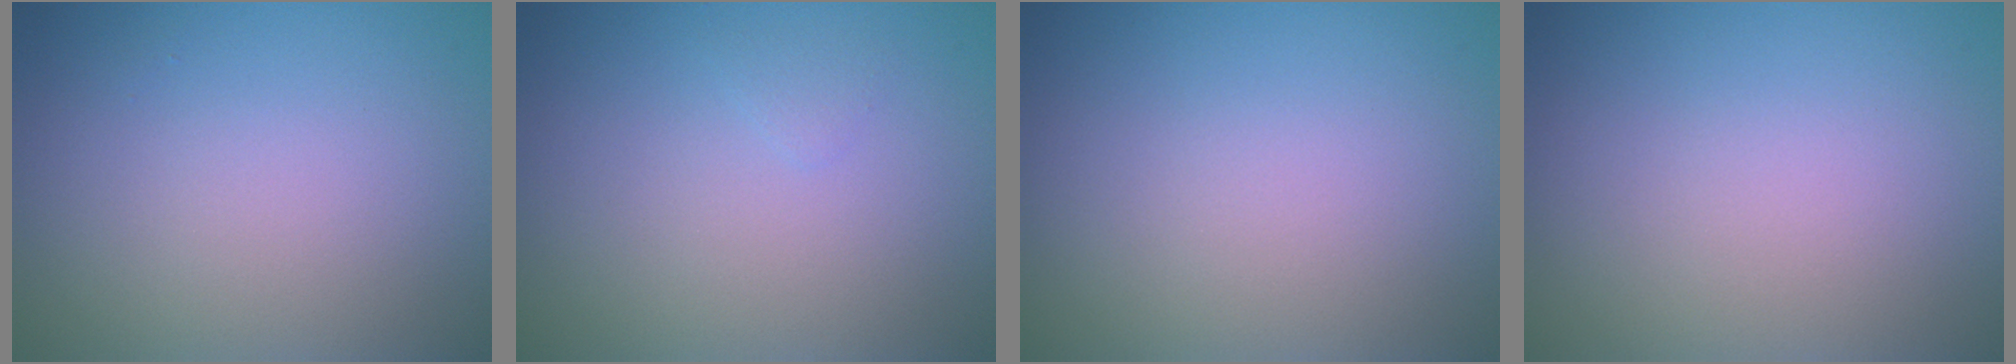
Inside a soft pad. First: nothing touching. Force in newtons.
{"total": 0.5, "press": 0.5, "slide": 0.1}
{"total": 0.0}
{"total": 0.0}